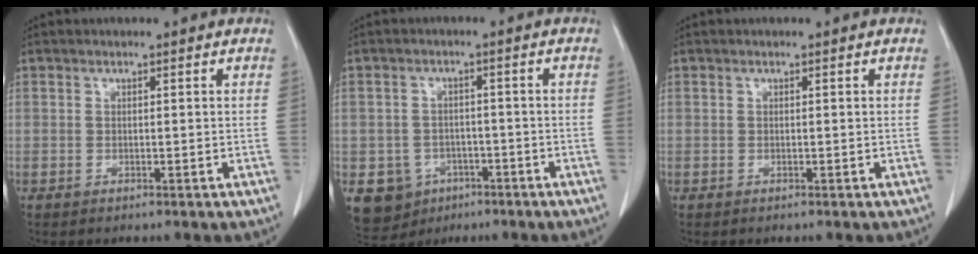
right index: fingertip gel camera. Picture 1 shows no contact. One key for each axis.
{"total": 7.3, "fx": -3.3, "fy": 6.3, "fz": 1.5, "tx": -0.033, "ty": 0.007, "tz": -0.039}
{"total": 0.0}